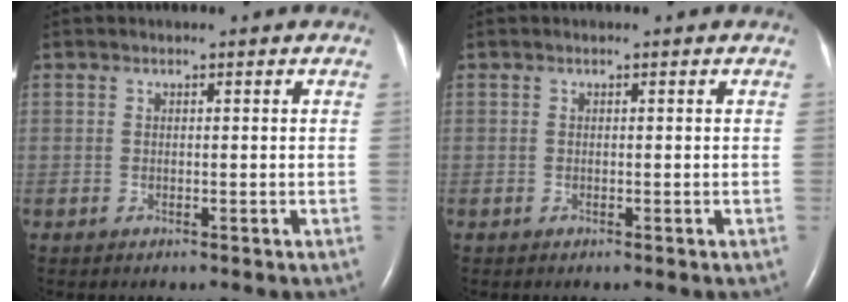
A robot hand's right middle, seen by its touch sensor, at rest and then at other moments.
{"total": 0.0}